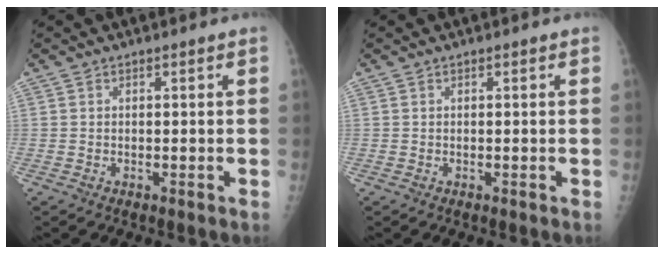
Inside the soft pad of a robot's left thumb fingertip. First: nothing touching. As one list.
[{"total": 0.0}]